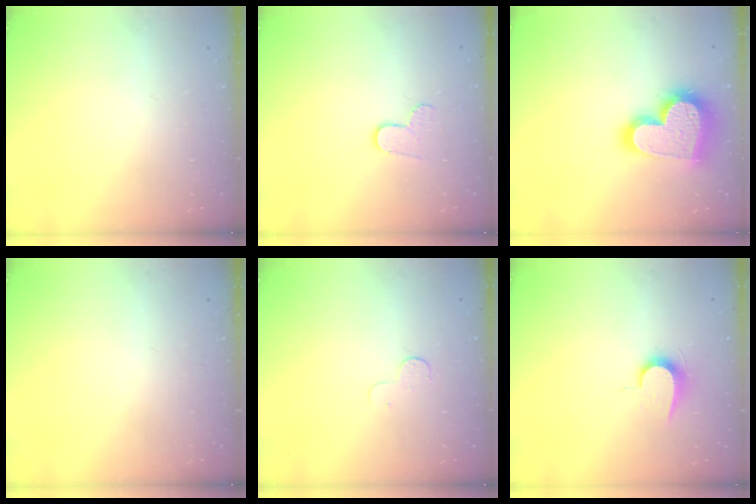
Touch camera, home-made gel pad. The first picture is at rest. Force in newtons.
{"total": 6.1, "press": 6.1, "slide": 0.5}
{"total": 21.6, "press": 21.6, "slide": 1.8}
{"total": 0.0}
{"total": 3.5, "press": 3.5, "slide": 0.3}
{"total": 6.5, "press": 6.4, "slide": 0.6}